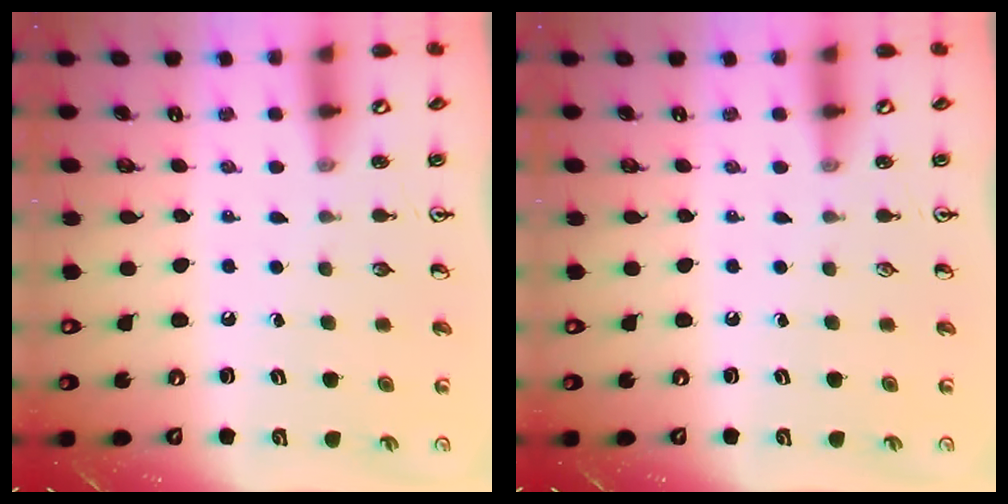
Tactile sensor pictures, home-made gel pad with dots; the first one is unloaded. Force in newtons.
{"total": 0.0}